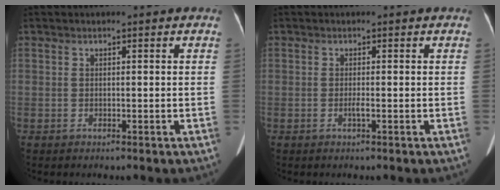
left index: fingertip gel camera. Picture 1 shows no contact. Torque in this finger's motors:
{"motor_torque": [0.32, 0.08, 0.14, 0.00]}